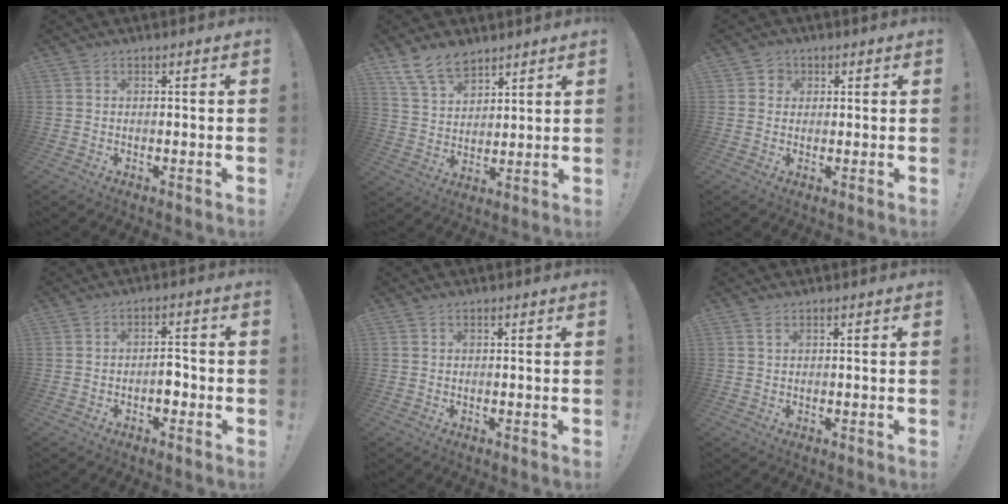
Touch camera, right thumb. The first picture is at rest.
{"total": 10.9, "force": [8.3, 5.7, 4.2], "torque": [-0.079, -0.048, 0.163]}
{"total": 2.7, "force": [0.7, 2.5, 0.7], "torque": [-0.004, -0.003, 0.010]}
{"total": 4.0, "force": [-1.3, 2.3, 3.0], "torque": [-0.030, 0.001, -0.025]}
{"total": 0.0}
{"total": 1.2, "force": [0.7, 0.3, 0.9], "torque": [-0.011, -0.003, 0.011]}